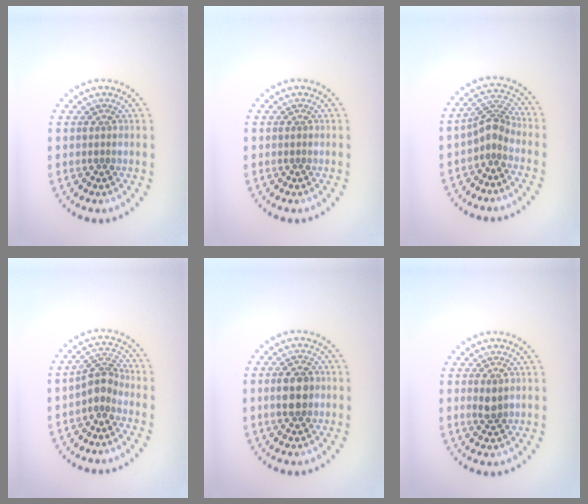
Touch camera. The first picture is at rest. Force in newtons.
{"total": 0.0}
{"total": 2.5, "press": 1.9, "slide": 1.7}
{"total": 2.6, "press": 2.0, "slide": 1.6}
{"total": 3.4, "press": 3.4, "slide": 0.1}
{"total": 1.2, "press": 1.2, "slide": 0.3}